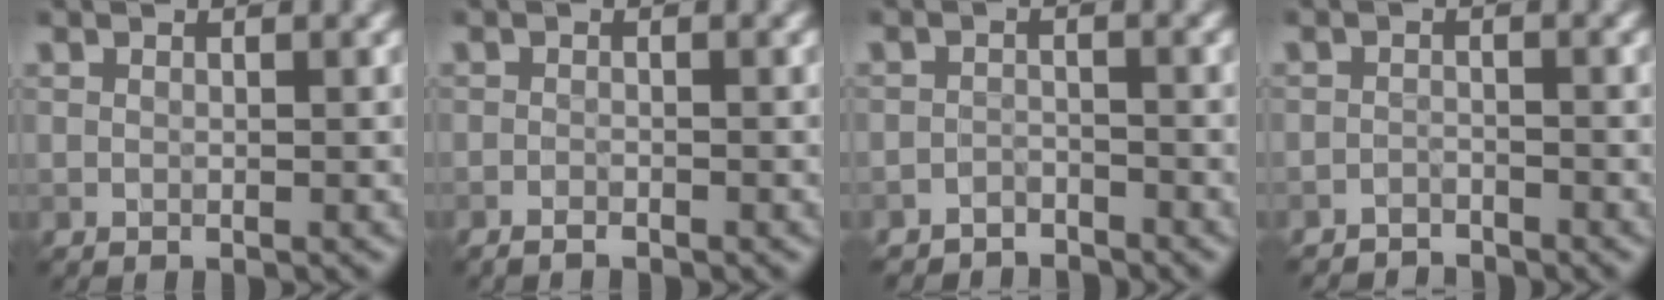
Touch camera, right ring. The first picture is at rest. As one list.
[{"total": 0.9, "force": [-0.8, 0.3, 0.5], "torque": [-0.007, -0.002, -0.015]}, {"total": 2.2, "force": [-2.1, 0.7, -0.1], "torque": [0.008, 0.003, -0.043]}, {"total": 2.0, "force": [-2.0, 0.4, 0.0], "torque": [0.004, 0.000, -0.039]}]